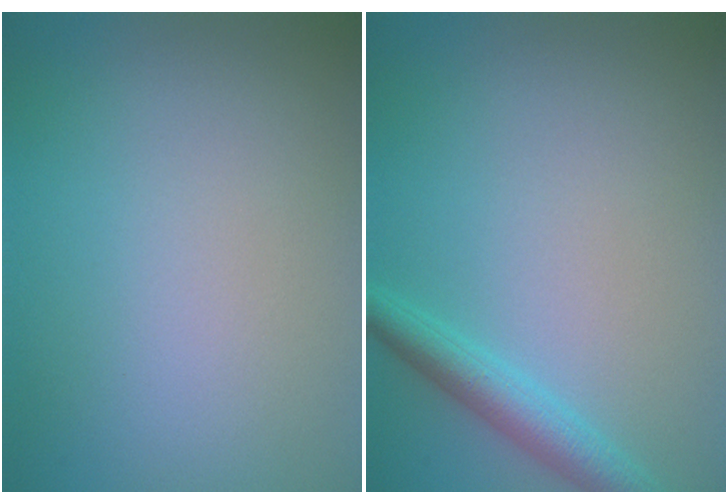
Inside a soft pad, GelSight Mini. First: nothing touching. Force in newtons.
{"total": 2.8, "press": 2.8, "slide": 0.1}